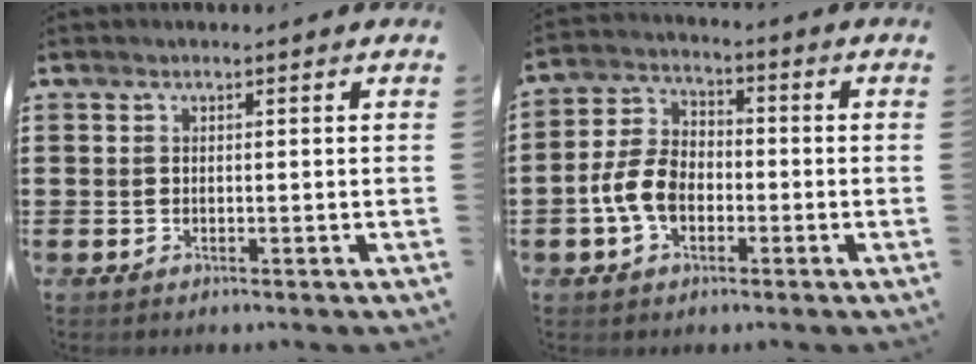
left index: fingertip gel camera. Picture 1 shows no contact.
{"total": 7.2, "force": [-2.3, 4.7, 4.9], "torque": [-0.129, 0.005, -0.052]}